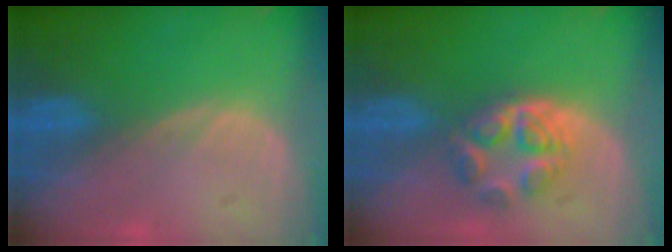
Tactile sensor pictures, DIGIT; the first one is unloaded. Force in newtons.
{"total": 5.6, "press": 5.0, "slide": 2.5}